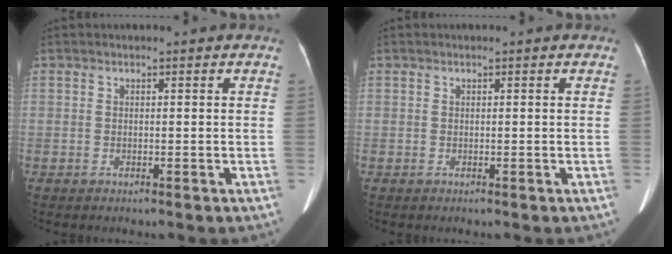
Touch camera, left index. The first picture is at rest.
{"total": 0.0}